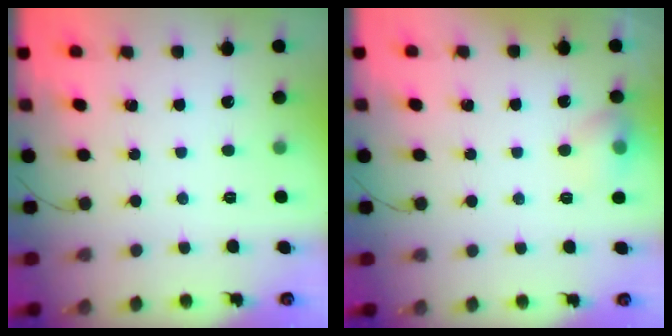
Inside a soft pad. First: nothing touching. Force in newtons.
{"total": 8.5, "press": 8.3, "slide": 1.5}